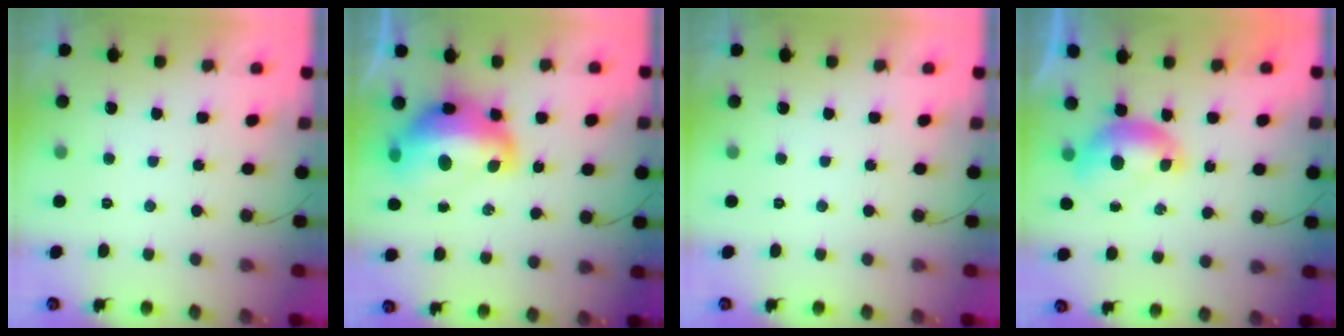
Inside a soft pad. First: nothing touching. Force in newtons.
{"total": 18.6, "press": 18.6, "slide": 1.6}
{"total": 0.0}
{"total": 6.9, "press": 6.9, "slide": 0.9}